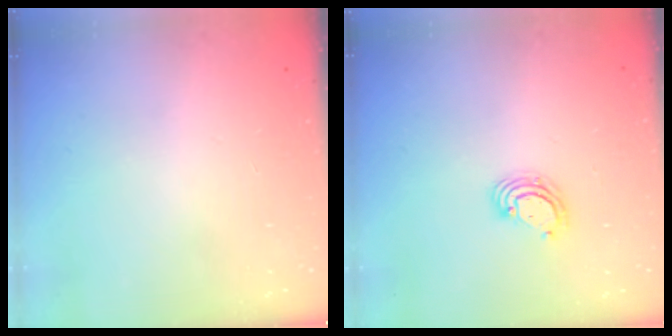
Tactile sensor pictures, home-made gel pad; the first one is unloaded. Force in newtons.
{"total": 3.7, "press": 3.7, "slide": 0.3}